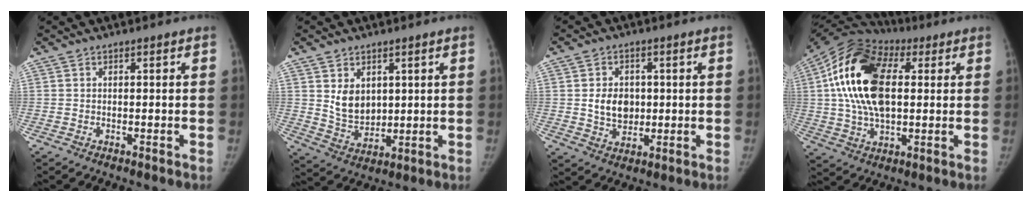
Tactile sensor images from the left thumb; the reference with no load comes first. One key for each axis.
{"total": 7.0, "fx": 2.2, "fy": 5.0, "fz": 4.4, "tx": -0.050, "ty": -0.028, "tz": 0.055}
{"total": 6.8, "fx": 0.5, "fy": 5.3, "fz": 4.2, "tx": -0.042, "ty": -0.007, "tz": 0.015}
{"total": 20.5, "fx": 3.7, "fy": 11.8, "fz": 16.4, "tx": -0.305, "ty": 0.016, "tz": 0.053}